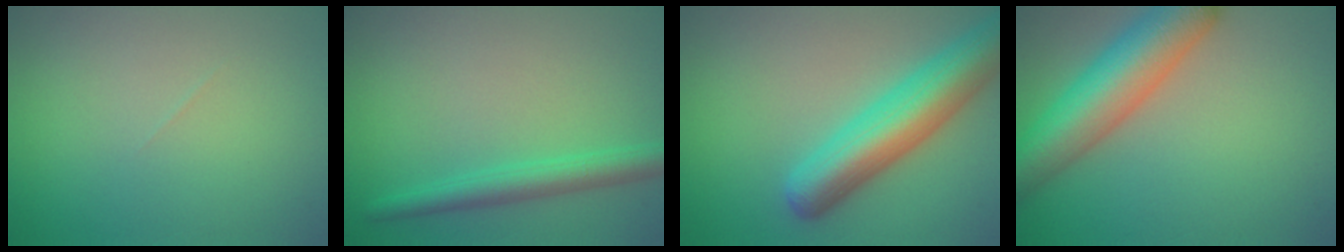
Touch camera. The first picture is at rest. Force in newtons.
{"total": 3.0, "press": 3.0, "slide": 0.2}
{"total": 6.9, "press": 6.9, "slide": 0.4}
{"total": 8.2, "press": 8.2, "slide": 0.3}